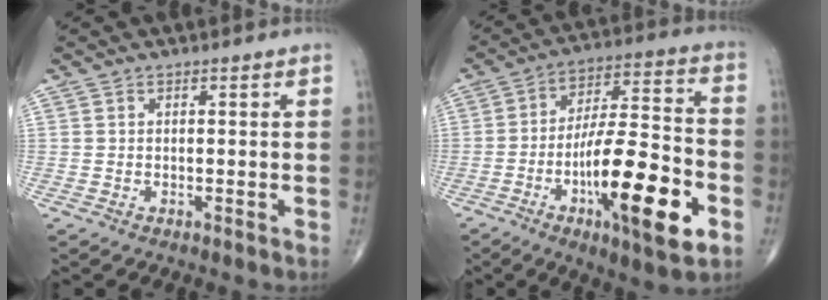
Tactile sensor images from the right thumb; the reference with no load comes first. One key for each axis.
{"total": 21.5, "fx": -7.4, "fy": 5.8, "fz": 19.4, "tx": -0.322, "ty": 0.025, "tz": -0.113}